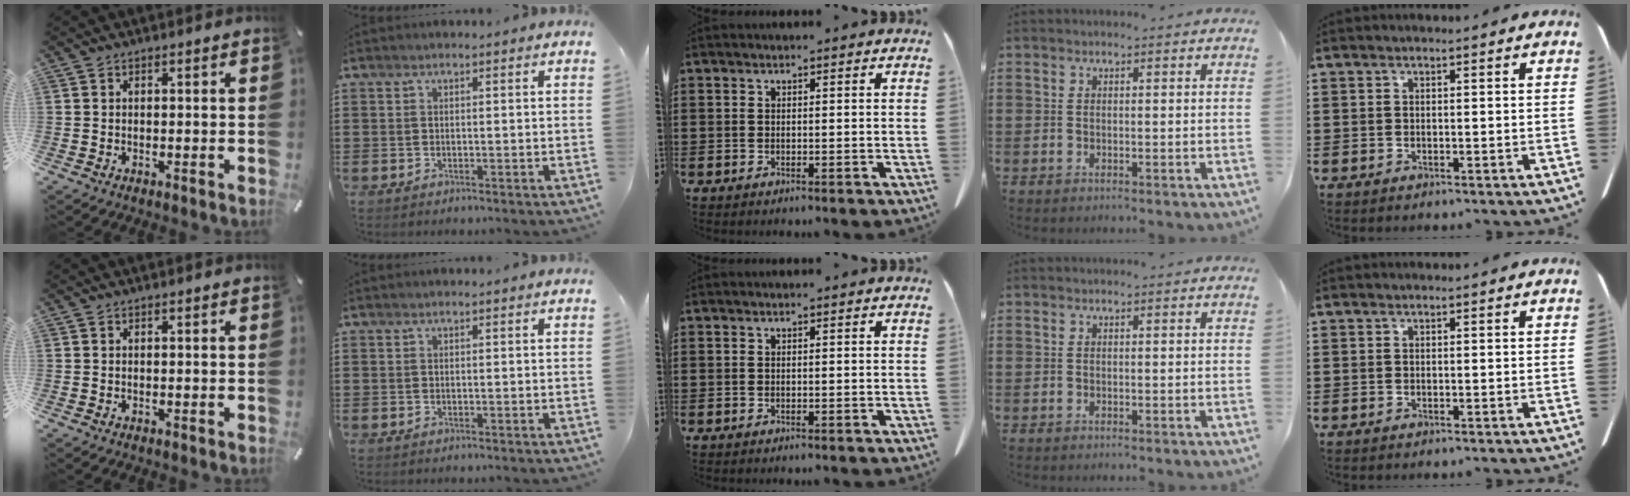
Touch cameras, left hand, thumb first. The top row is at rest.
{}